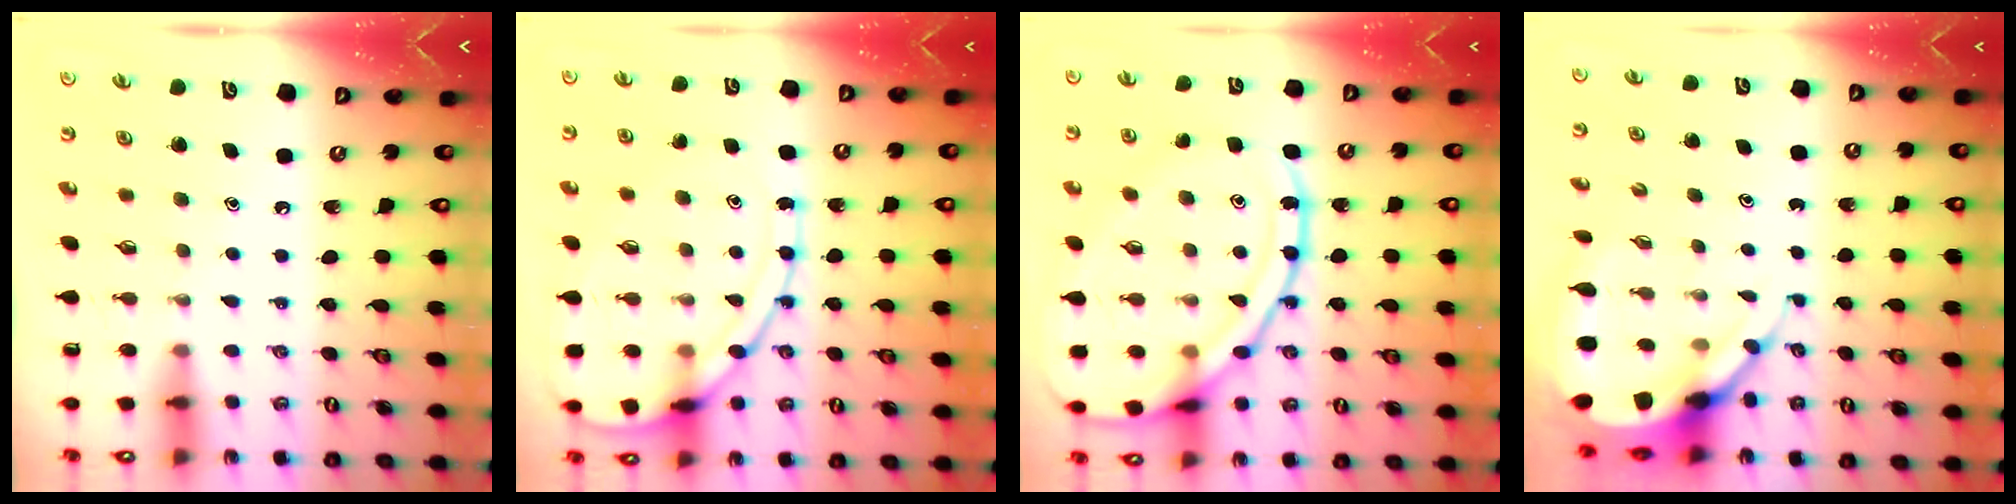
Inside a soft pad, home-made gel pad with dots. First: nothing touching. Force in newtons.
{"total": 14.3, "press": 14.3, "slide": 1.2}
{"total": 19.8, "press": 19.8, "slide": 1.8}
{"total": 9.4, "press": 9.3, "slide": 0.9}